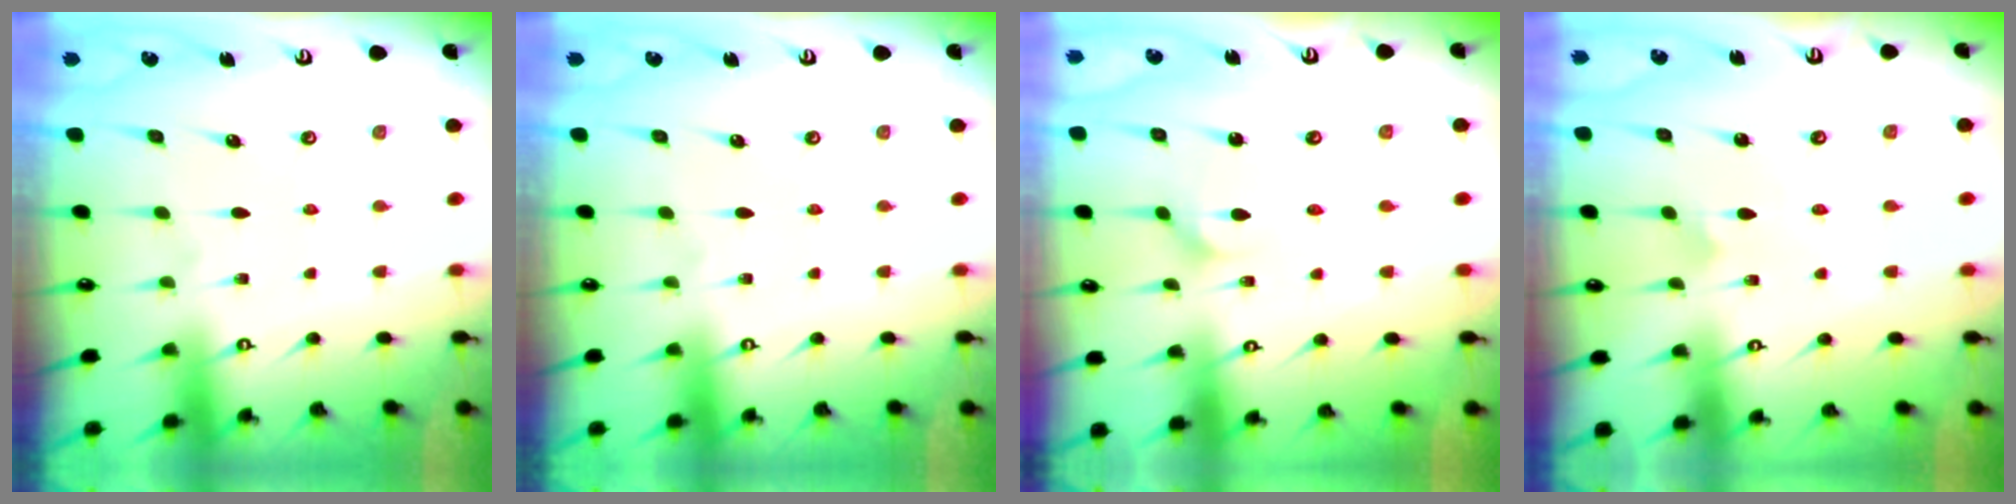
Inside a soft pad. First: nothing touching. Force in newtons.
{"total": 0.0}
{"total": 3.2, "press": 3.2, "slide": 0.1}
{"total": 2.2, "press": 2.2, "slide": 0.1}